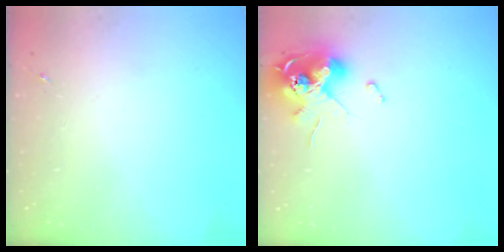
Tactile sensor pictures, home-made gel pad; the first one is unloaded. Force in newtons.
{"total": 12.4, "press": 12.3, "slide": 1.1}